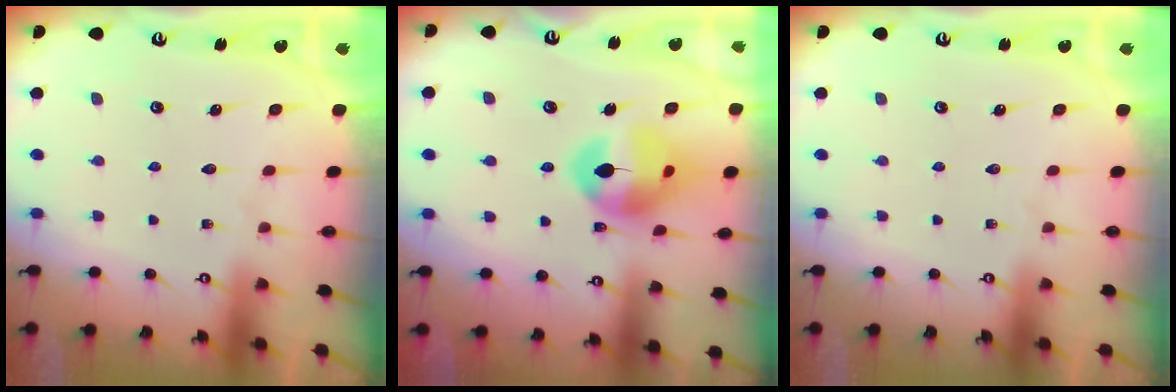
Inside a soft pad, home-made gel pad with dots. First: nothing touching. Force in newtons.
{"total": 14.3, "press": 14.2, "slide": 2.0}
{"total": 0.0}